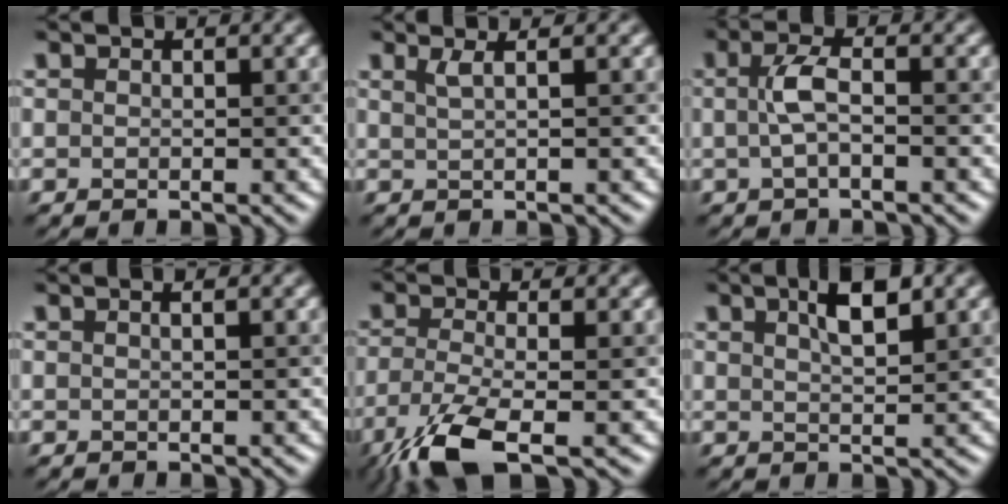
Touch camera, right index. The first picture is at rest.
{"total": 1.6, "force": [0.8, 0.7, 1.3], "torque": [-0.013, 0.012, 0.012]}
{"total": 2.4, "force": [-0.1, 0.6, 2.3], "torque": [-0.050, 0.010, -0.002]}
{"total": 0.9, "force": [0.4, 0.4, 0.8], "torque": [-0.003, 0.004, -0.003]}
{"total": 6.2, "force": [-3.6, 1.7, 4.7], "torque": [-0.102, -0.004, -0.073]}
{"total": 3.2, "force": [1.8, 0.8, 2.6], "torque": [-0.035, 0.012, 0.032]}